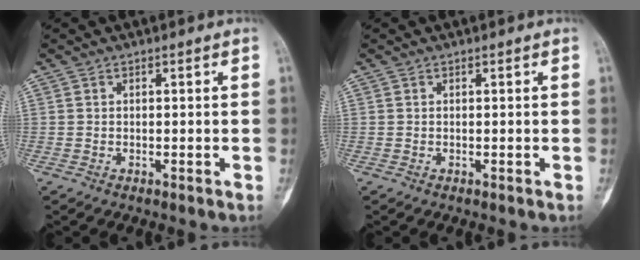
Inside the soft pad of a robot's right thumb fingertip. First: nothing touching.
{"total": 0.0}